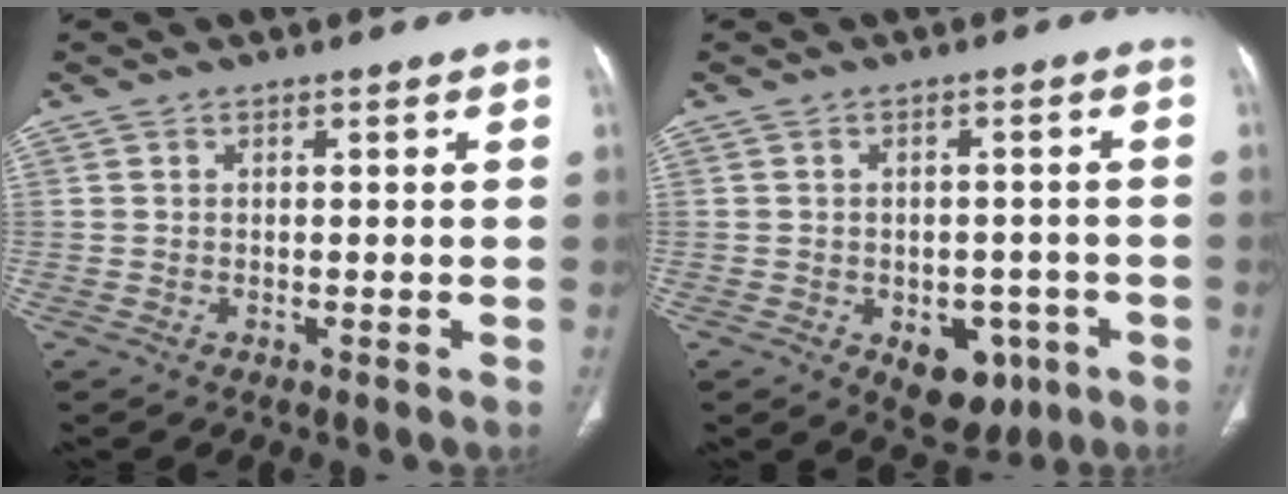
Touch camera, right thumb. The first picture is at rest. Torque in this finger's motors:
{"motor_torque": [2.95, 1.41, 0.77, -0.39, 0.13]}